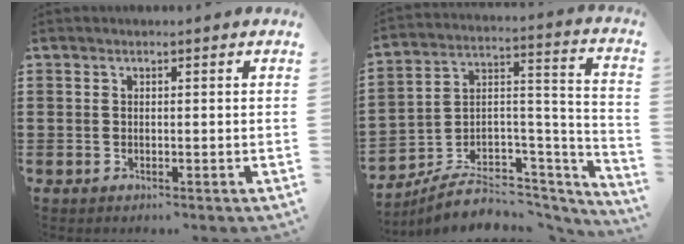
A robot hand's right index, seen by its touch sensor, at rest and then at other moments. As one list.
[{"total": 6.2, "force": [-4.8, 3.6, 1.9], "torque": [-0.029, 0.005, -0.084]}]